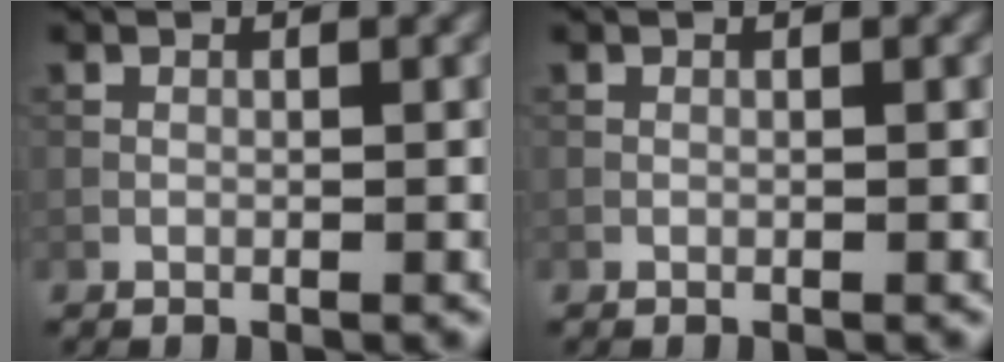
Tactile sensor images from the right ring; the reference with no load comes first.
{"total": 0.0}